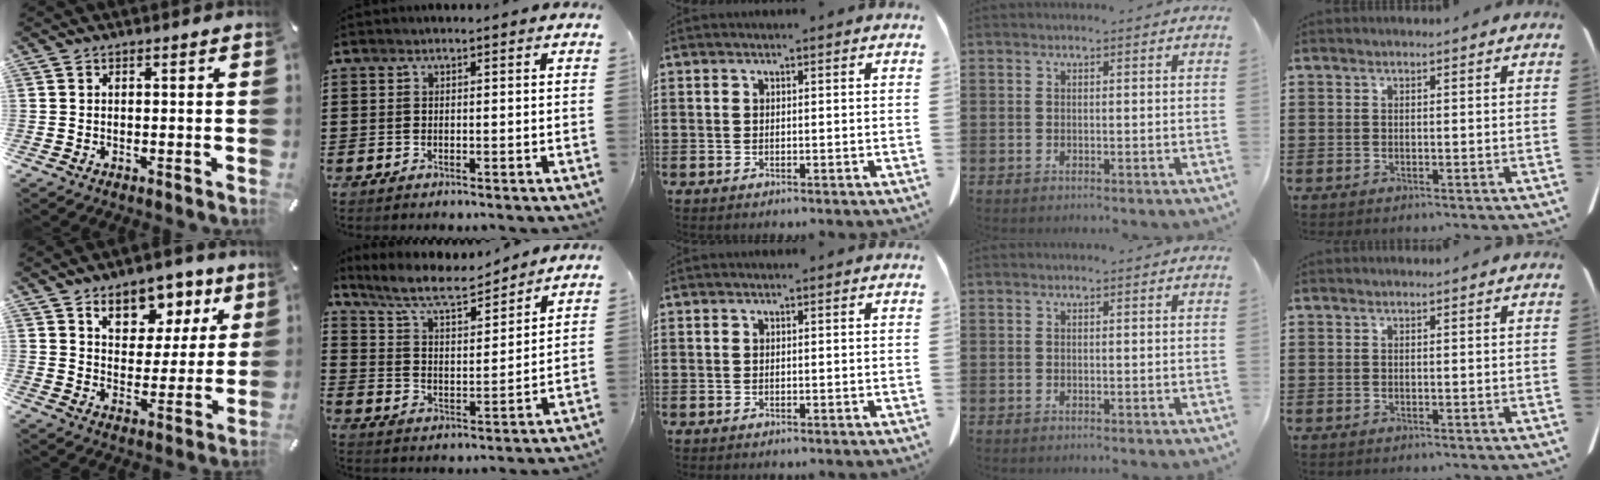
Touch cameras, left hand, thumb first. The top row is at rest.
{"thumb": {"total": 10.7, "force": [6.8, 7.2, 4.2], "torque": [-0.052, -0.046, 0.114]}, "index": {"total": 7.7, "force": [6.7, 1.3, 3.5], "torque": [-0.095, -0.033, 0.116]}}